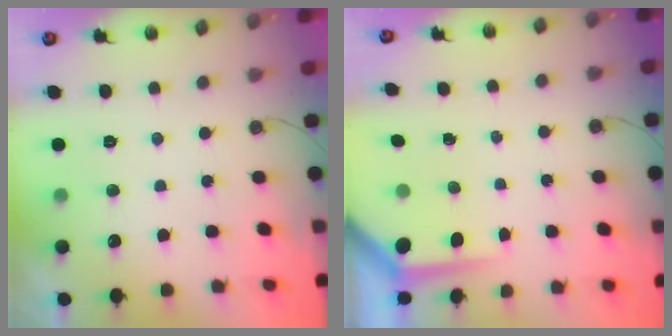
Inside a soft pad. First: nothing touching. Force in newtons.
{"total": 4.0, "press": 4.0, "slide": 0.3}